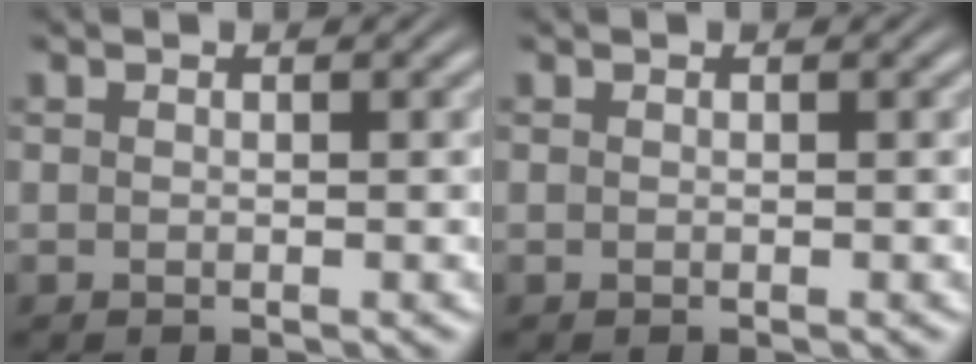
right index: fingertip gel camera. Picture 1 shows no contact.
{"total": 0.0}